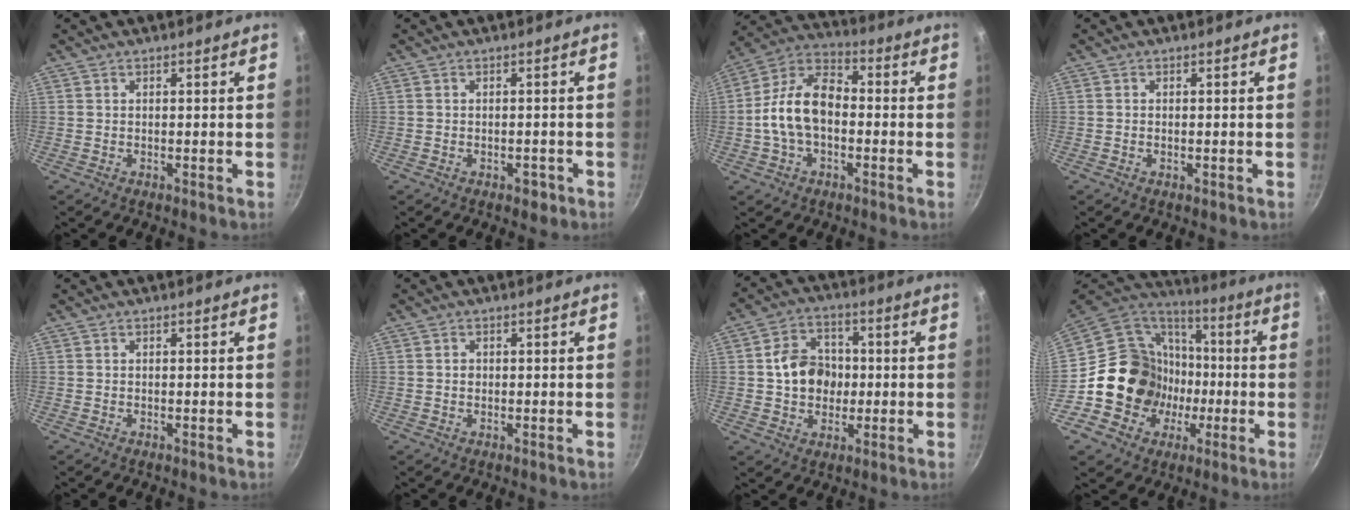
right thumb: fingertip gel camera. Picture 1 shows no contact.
{"total": 2.1, "force": [-1.0, 1.3, 1.3], "torque": [-0.008, 0.014, -0.004]}
{"total": 13.6, "force": [-1.7, 8.6, 10.4], "torque": [-0.165, 0.045, -0.049]}
{"total": 0.5, "force": [-0.1, 0.3, 0.4], "torque": [-0.007, 0.000, -0.002]}
{"total": 0.0}
{"total": 1.2, "force": [0.1, 1.0, 0.6], "torque": [-0.007, 0.005, 0.001]}
{"total": 10.4, "force": [0.1, 8.5, 6.0], "torque": [-0.071, 0.015, -0.005]}
{"total": 20.5, "force": [-2.8, 18.5, 8.4], "torque": [-0.116, 0.043, -0.030]}